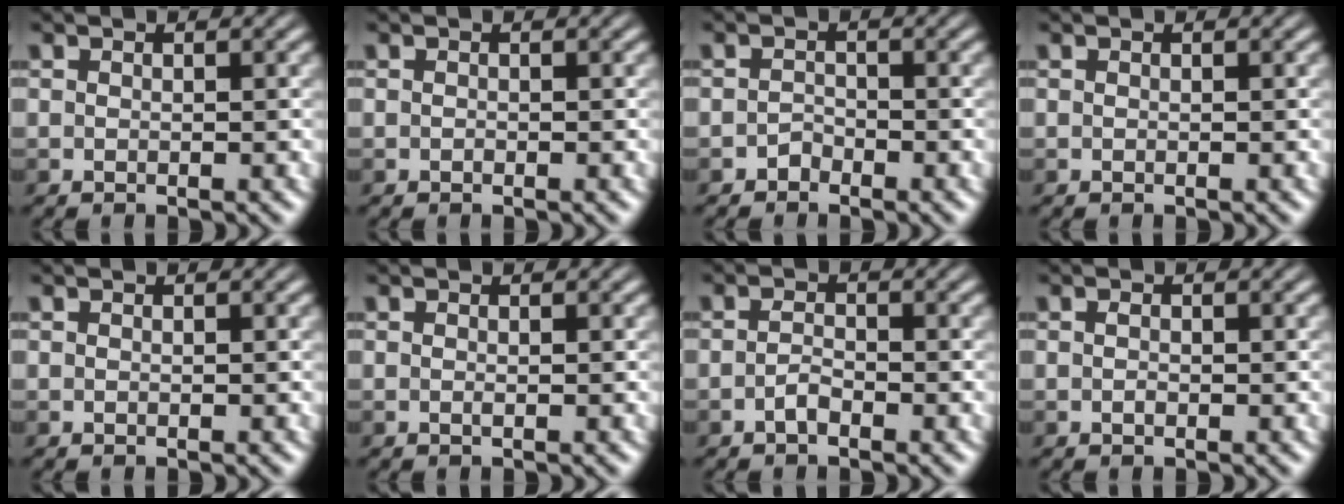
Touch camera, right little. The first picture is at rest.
{"total": 0.0}
{"total": 1.7, "force": [-1.7, 0.4, -0.1], "torque": [0.008, 0.002, -0.039]}
{"total": 0.0}
{"total": 0.0}
{"total": 0.0}
{"total": 2.3, "force": [-2.0, 0.4, 1.0], "torque": [-0.023, 0.001, -0.041]}
{"total": 0.7, "force": [-0.6, 0.3, 0.2], "torque": [-0.005, -0.001, -0.011]}